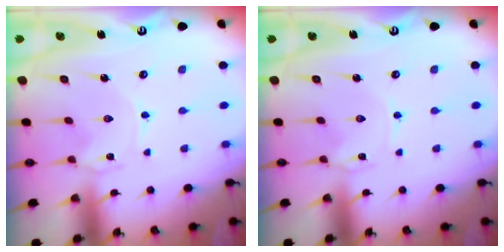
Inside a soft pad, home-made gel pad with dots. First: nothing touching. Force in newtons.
{"total": 1.5, "press": 1.5, "slide": 0.1}